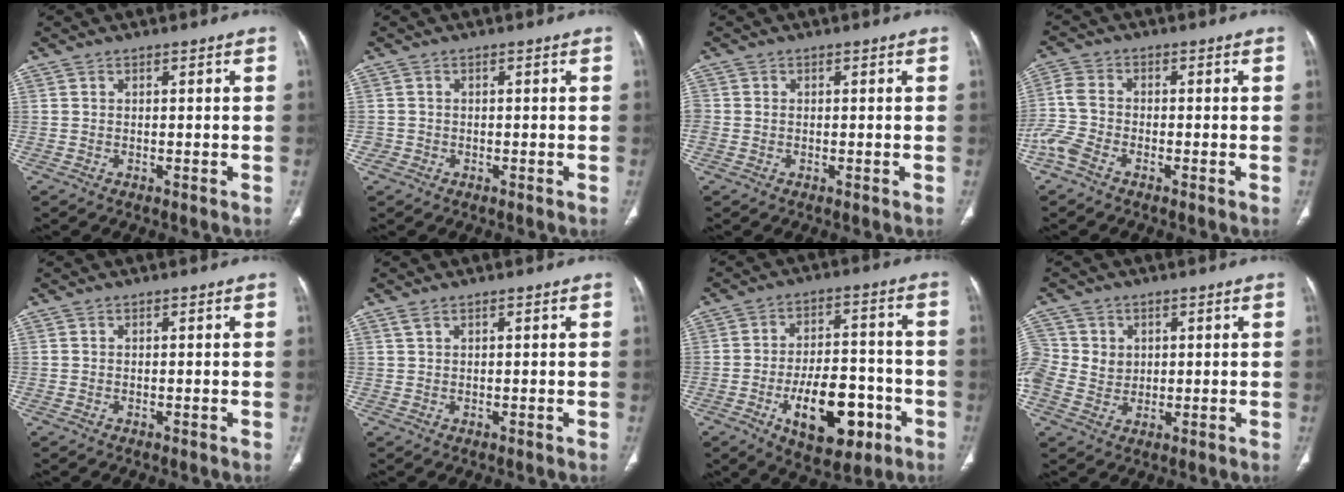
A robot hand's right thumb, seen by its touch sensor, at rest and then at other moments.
{"total": 1.2, "force": [-0.5, 1.0, 0.0], "torque": [0.003, 0.005, -0.013]}
{"total": 1.1, "force": [-0.1, 1.0, 0.5], "torque": [-0.012, 0.002, -0.003]}
{"total": 5.7, "force": [-3.2, 3.0, 3.5], "torque": [-0.099, 0.013, -0.073]}
{"total": 0.0}
{"total": 1.0, "force": [0.7, 0.3, 0.6], "torque": [-0.016, 0.008, 0.020]}
{"total": 15.5, "force": [-5.9, 8.0, 11.8], "torque": [-0.149, 0.031, -0.084]}
{"total": 8.8, "force": [1.5, 8.0, 3.4], "torque": [-0.065, 0.011, 0.035]}